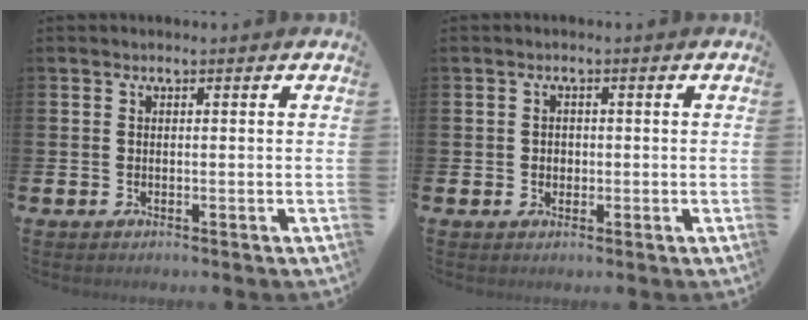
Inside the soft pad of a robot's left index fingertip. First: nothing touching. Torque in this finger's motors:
{"motor_torque": [0.49, -0.20, 0.03, 0.03]}